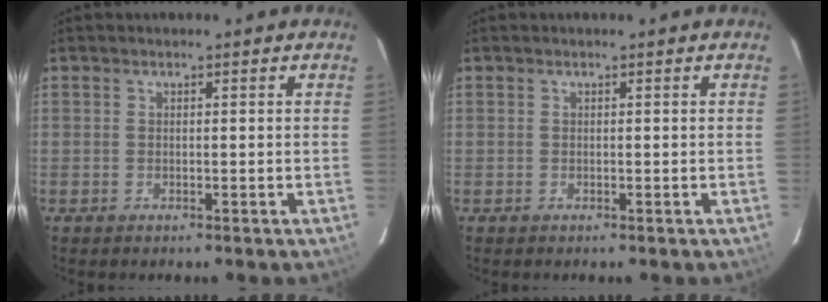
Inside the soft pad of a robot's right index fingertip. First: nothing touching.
{"total": 0.0}